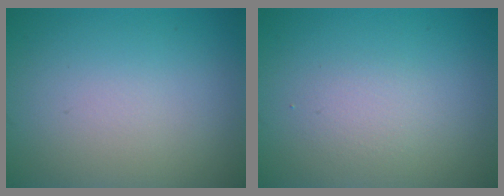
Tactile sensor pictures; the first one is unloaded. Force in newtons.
{"total": 1.4, "press": 1.4, "slide": 0.1}